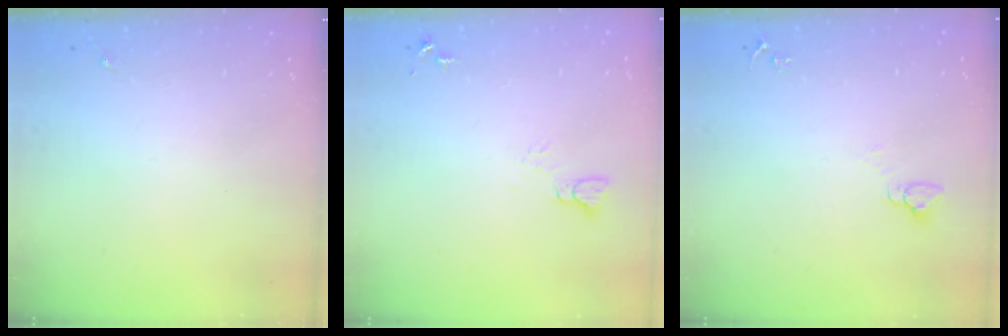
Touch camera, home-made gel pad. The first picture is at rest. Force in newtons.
{"total": 3.5, "press": 3.5, "slide": 0.4}
{"total": 2.7, "press": 2.7, "slide": 0.1}